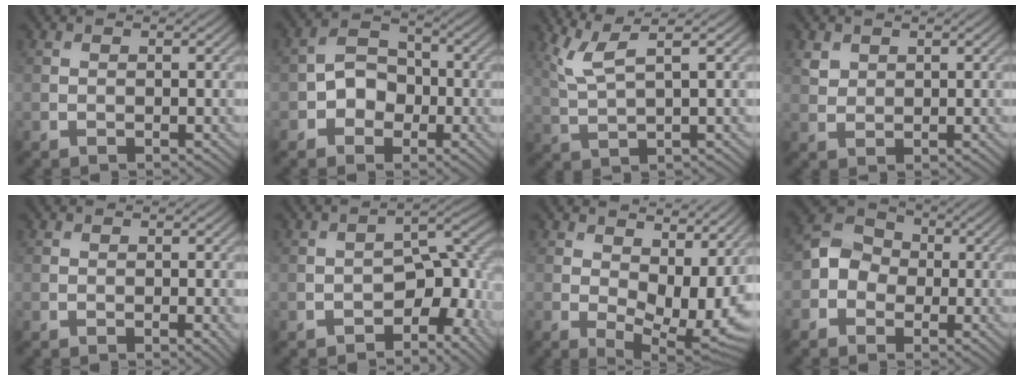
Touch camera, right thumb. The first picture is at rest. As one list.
[{"total": 4.6, "force": [-1.5, 3.7, 2.3], "torque": [-0.036, 0.009, -0.034]}, {"total": 4.9, "force": [2.5, 1.0, 4.0], "torque": [-0.095, 0.009, 0.061]}, {"total": 1.8, "force": [1.1, 1.4, 0.5], "torque": [-0.016, -0.001, 0.023]}, {"total": 0.9, "force": [-0.3, 0.3, 0.8], "torque": [-0.012, -0.003, -0.003]}, {"total": 7.3, "force": [-3.9, 3.7, 4.9], "torque": [-0.051, 0.003, -0.069]}, {"total": 10.7, "force": [2.3, 6.3, 8.3], "torque": [-0.136, -0.026, 0.048]}, {"total": 5.1, "force": [-1.1, 4.5, 2.3], "torque": [-0.051, 0.010, -0.035]}]